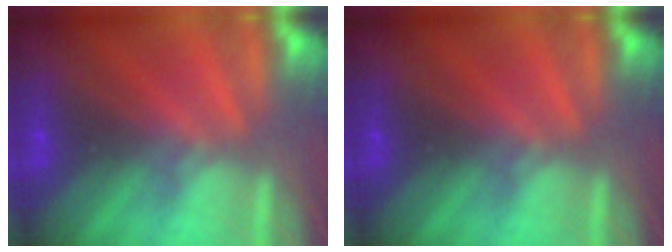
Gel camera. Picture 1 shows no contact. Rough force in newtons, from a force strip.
{"total": 0.0}